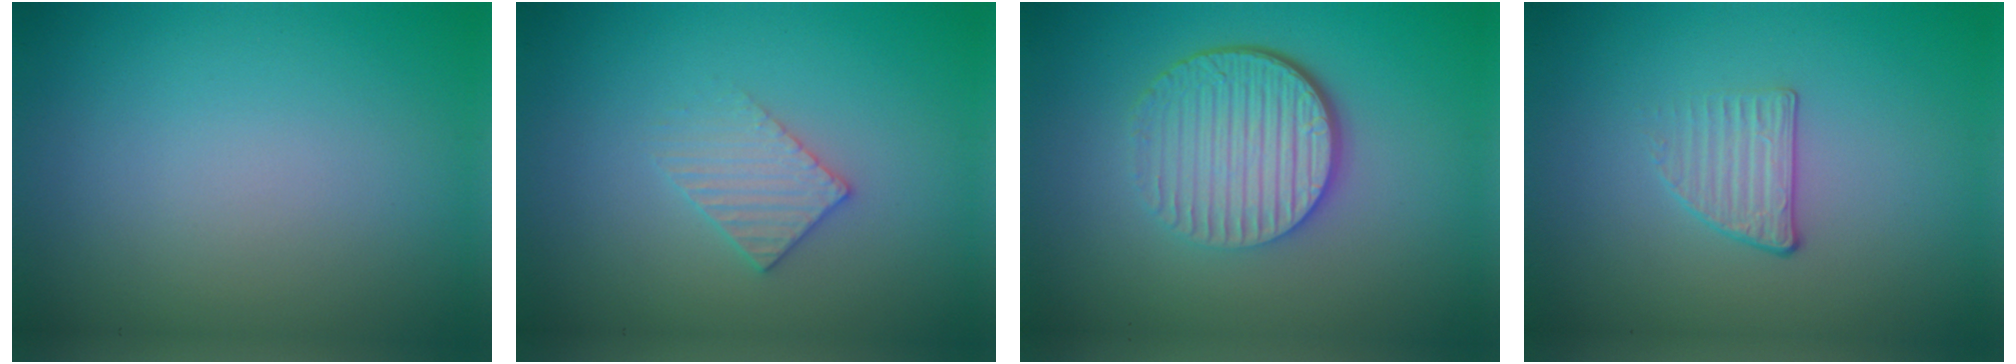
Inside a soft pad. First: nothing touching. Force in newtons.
{"total": 2.1, "press": 2.0, "slide": 0.3}
{"total": 6.0, "press": 4.2, "slide": 4.3}
{"total": 1.6, "press": 1.1, "slide": 1.1}